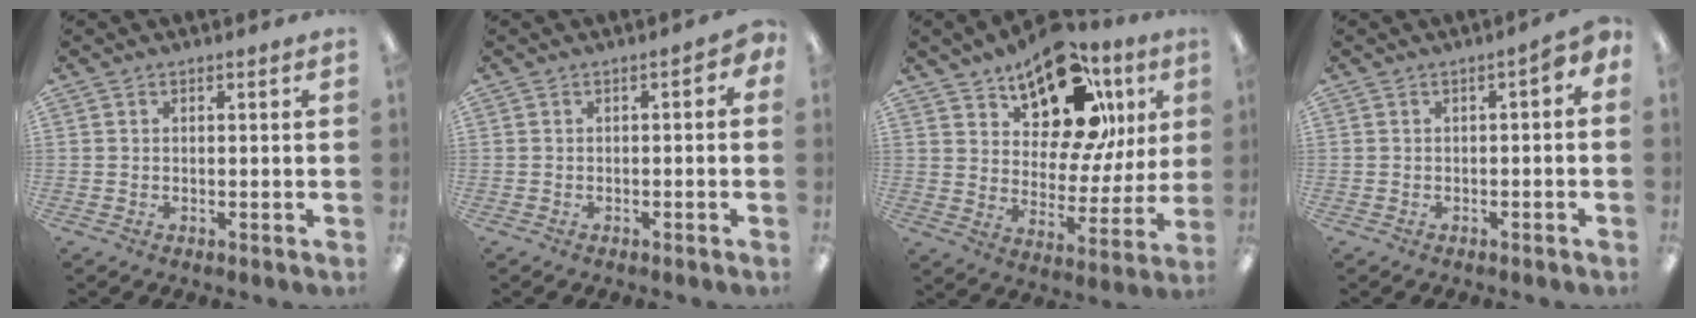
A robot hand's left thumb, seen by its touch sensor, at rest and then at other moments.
{"total": 1.4, "force": [-0.8, 1.0, 0.7], "torque": [-0.014, 0.005, -0.016]}
{"total": 18.8, "force": [12.8, 9.5, 10.0], "torque": [-0.156, -0.078, 0.223]}
{"total": 2.1, "force": [-1.0, 1.1, 1.5], "torque": [-0.029, 0.009, -0.019]}